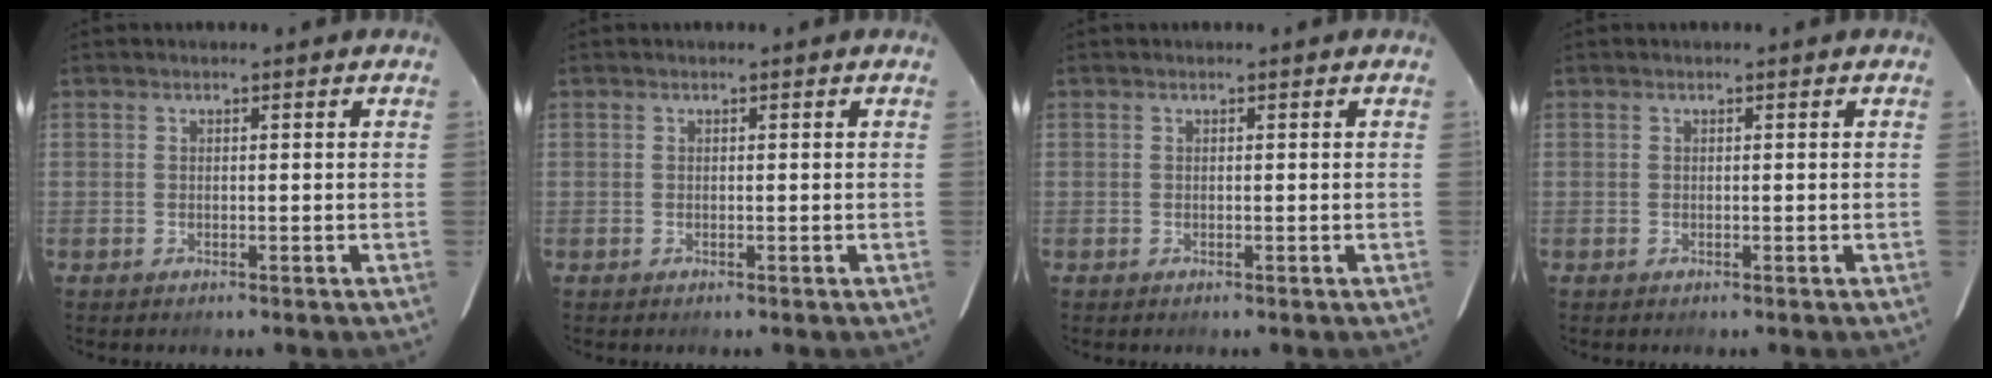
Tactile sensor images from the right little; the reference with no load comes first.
{"total": 0.0}
{"total": 0.0}
{"total": 0.0}